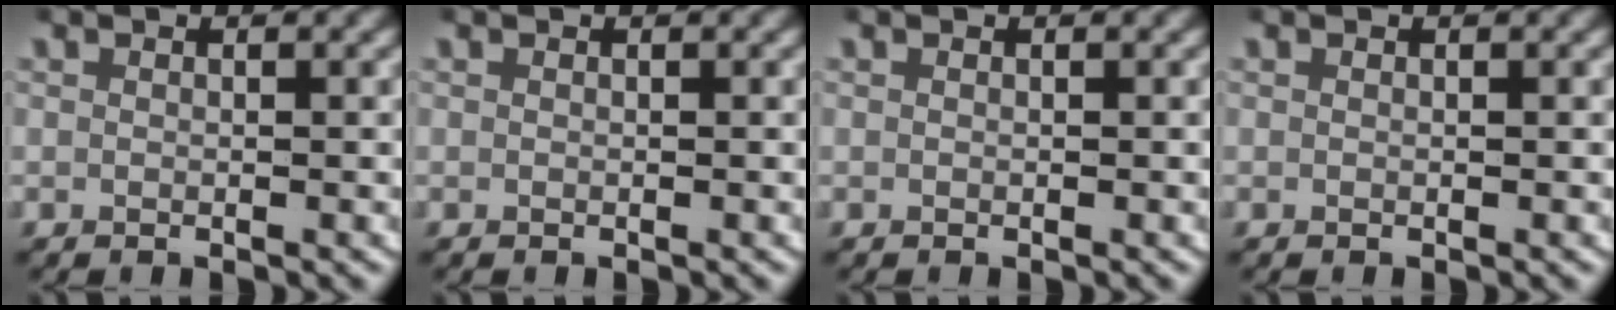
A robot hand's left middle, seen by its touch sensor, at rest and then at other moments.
{"total": 0.0}
{"total": 0.0}
{"total": 0.0}